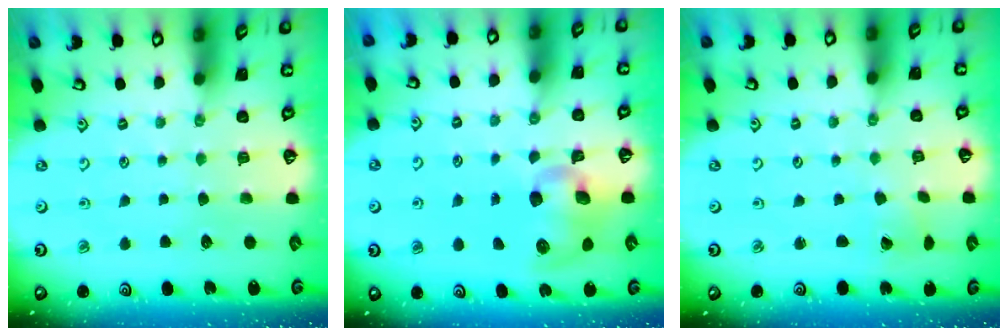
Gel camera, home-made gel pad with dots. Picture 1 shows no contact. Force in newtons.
{"total": 10.0, "press": 9.8, "slide": 1.9}
{"total": 1.6, "press": 1.5, "slide": 0.4}